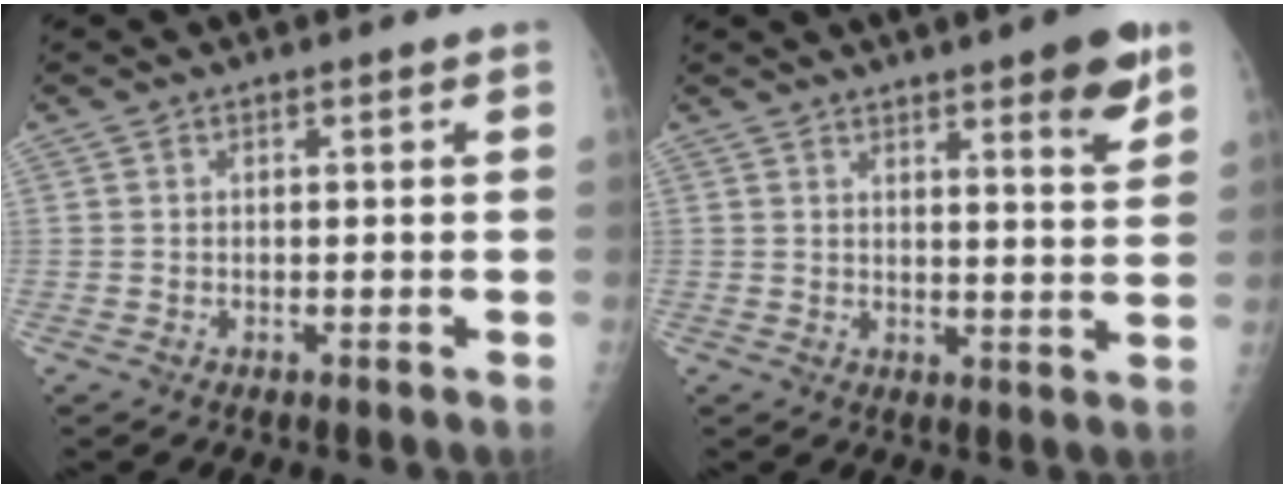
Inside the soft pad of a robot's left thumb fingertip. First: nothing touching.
{"total": 7.9, "force": [4.8, 1.5, 6.1], "torque": [-0.070, -0.028, 0.063]}